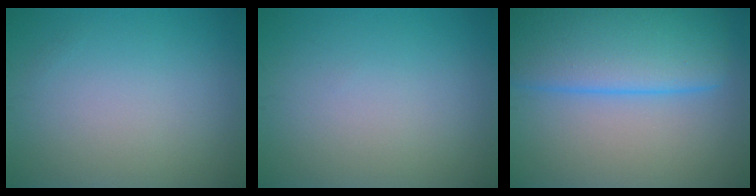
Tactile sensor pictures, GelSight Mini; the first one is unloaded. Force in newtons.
{"total": 0.0}
{"total": 9.7, "press": 9.7, "slide": 0.5}